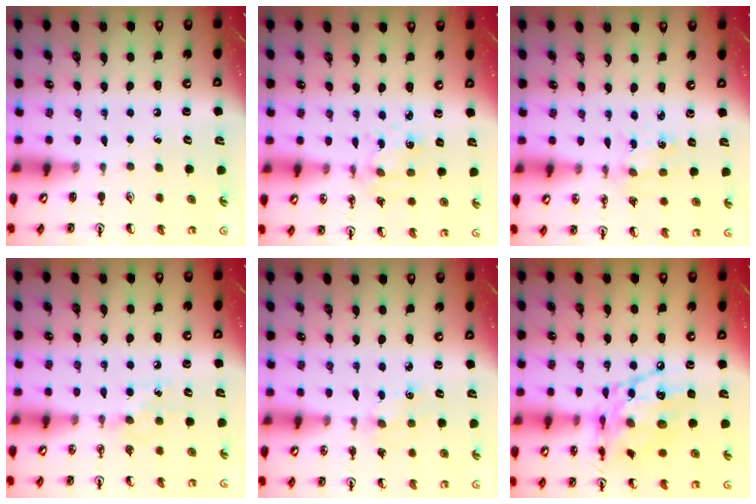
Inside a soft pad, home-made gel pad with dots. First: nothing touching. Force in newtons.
{"total": 2.0, "press": 2.0, "slide": 0.3}
{"total": 0.8, "press": 0.8, "slide": 0.1}
{"total": 5.4, "press": 5.3, "slide": 0.8}
{"total": 4.7, "press": 4.7, "slide": 0.6}
{"total": 15.4, "press": 15.3, "slide": 1.5}